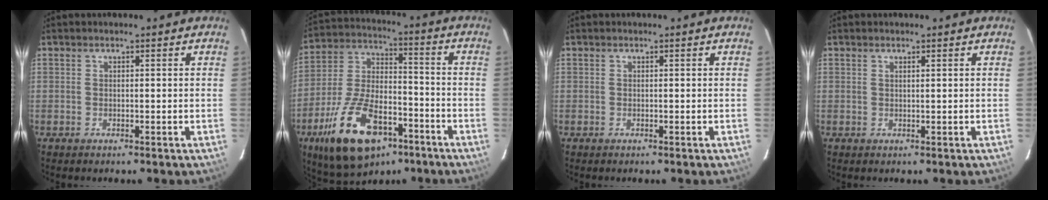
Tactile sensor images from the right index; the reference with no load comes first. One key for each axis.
{"total": 21.6, "fx": -11.7, "fy": 10.5, "fz": 14.8, "tx": -0.293, "ty": -0.010, "tz": -0.193}
{"total": 0.0}
{"total": 0.6, "fx": 0.4, "fy": -0.1, "fz": 0.4, "tx": -0.007, "ty": -0.001, "tz": 0.007}